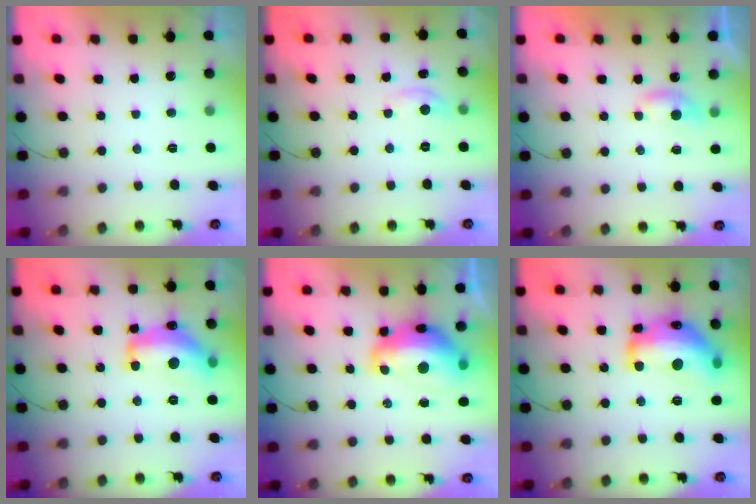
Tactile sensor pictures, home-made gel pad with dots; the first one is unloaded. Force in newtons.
{"total": 4.4, "press": 4.3, "slide": 0.5}
{"total": 4.8, "press": 4.8, "slide": 0.6}
{"total": 15.5, "press": 15.5, "slide": 0.6}
{"total": 14.6, "press": 14.5, "slide": 1.7}
{"total": 20.4, "press": 20.3, "slide": 1.2}